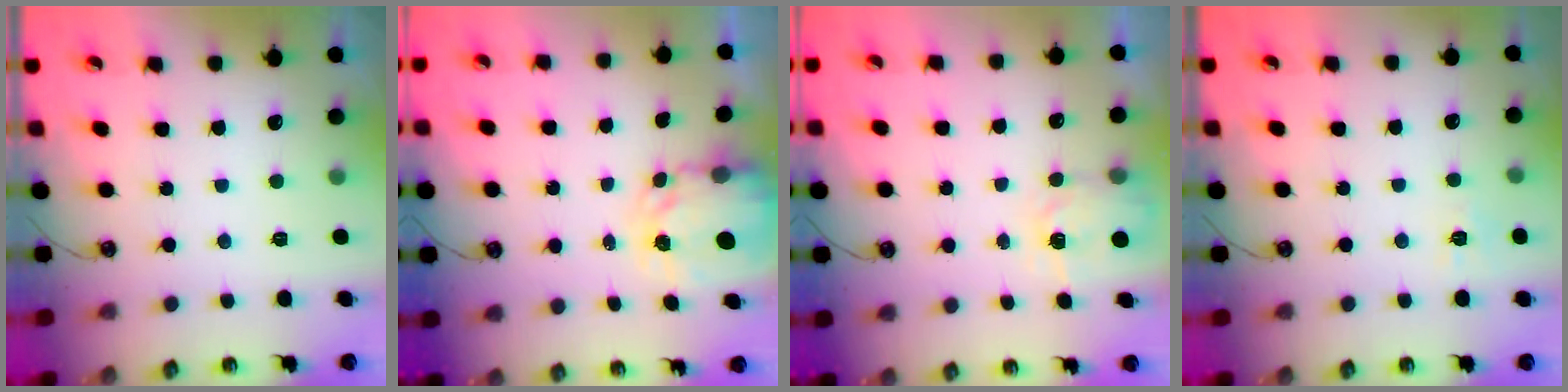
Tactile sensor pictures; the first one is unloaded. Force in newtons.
{"total": 3.9, "press": 3.9, "slide": 0.4}
{"total": 3.5, "press": 3.4, "slide": 0.5}
{"total": 6.7, "press": 6.7, "slide": 0.8}